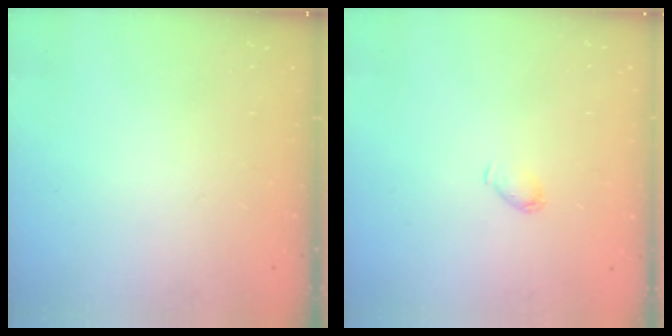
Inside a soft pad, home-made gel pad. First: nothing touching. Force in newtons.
{"total": 3.2, "press": 3.2, "slide": 0.6}